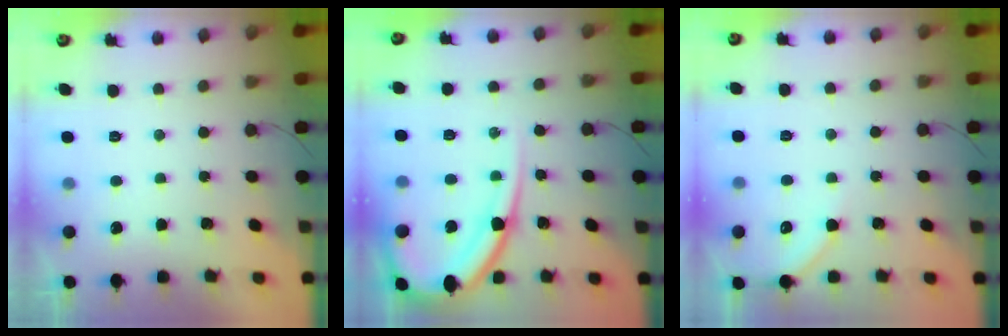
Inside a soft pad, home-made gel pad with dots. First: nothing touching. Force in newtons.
{"total": 14.1, "press": 14.0, "slide": 1.5}
{"total": 5.8, "press": 5.7, "slide": 0.8}